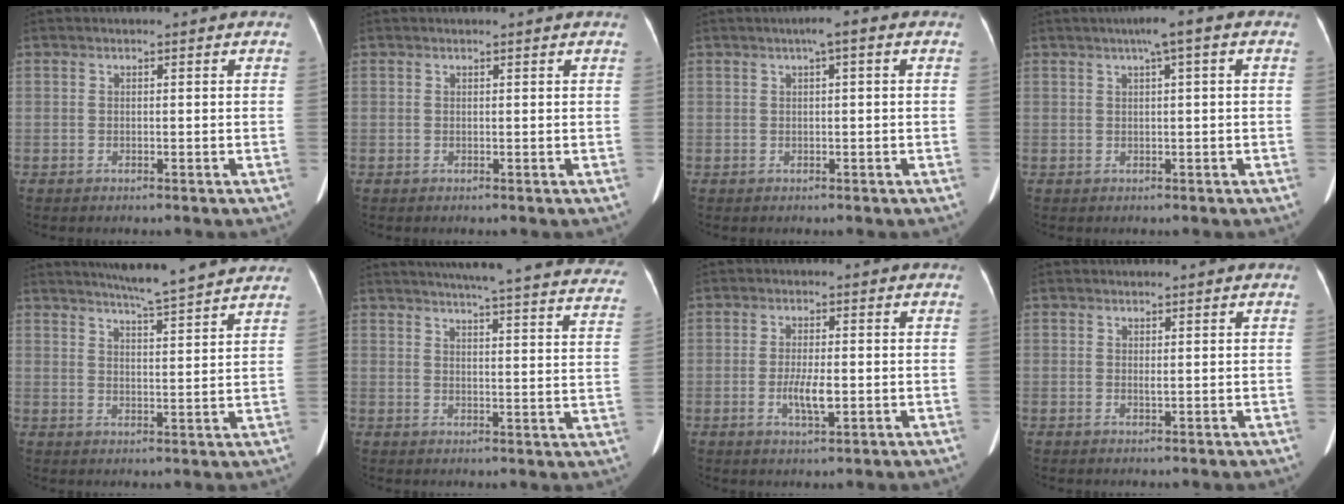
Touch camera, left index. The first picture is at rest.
{"total": 1.3, "force": [1.2, 0.0, 0.5], "torque": [-0.010, 0.010, 0.014]}
{"total": 2.1, "force": [0.7, 0.1, 2.0], "torque": [-0.031, 0.009, 0.009]}
{"total": 3.7, "force": [1.5, 0.1, 3.4], "torque": [-0.052, 0.015, 0.021]}
{"total": 11.9, "force": [10.7, -0.4, 5.0], "torque": [-0.084, 0.010, 0.141]}
{"total": 30.6, "force": [27.9, 1.8, 12.3], "torque": [-0.172, -0.075, 0.316]}
{"total": 4.0, "force": [-0.8, 0.9, 3.8], "torque": [-0.076, -0.004, -0.012]}
{"total": 0.8, "force": [0.4, 0.0, 0.7], "torque": [-0.015, 0.004, 0.006]}